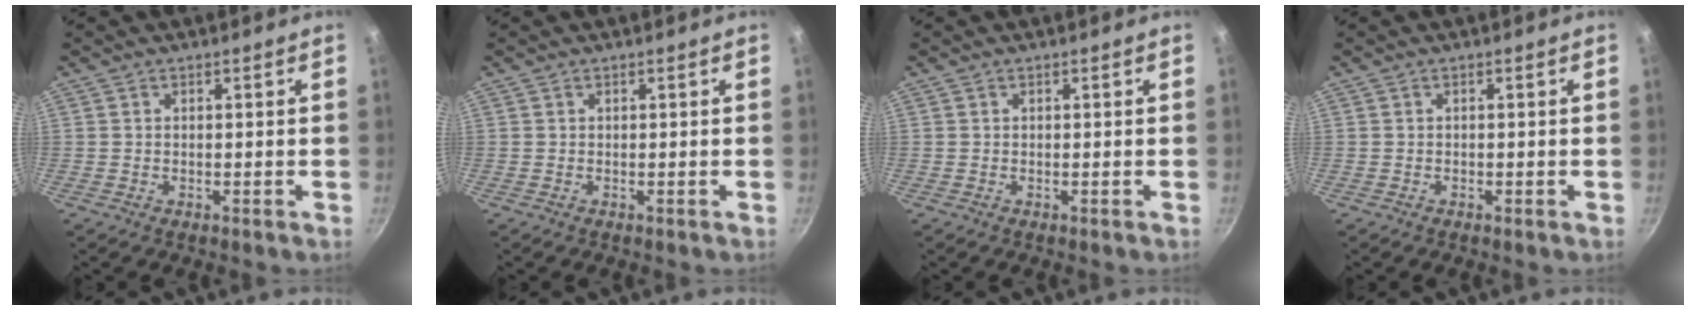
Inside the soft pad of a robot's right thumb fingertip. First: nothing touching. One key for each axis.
{"total": 0.0}
{"total": 0.0}
{"total": 0.0}